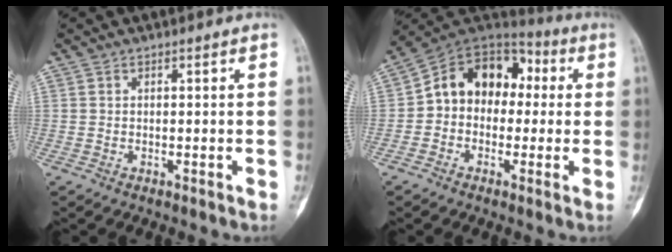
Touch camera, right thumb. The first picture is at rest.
{"total": 13.8, "force": [0.5, 10.7, 8.7], "torque": [-0.096, 0.049, -0.008]}